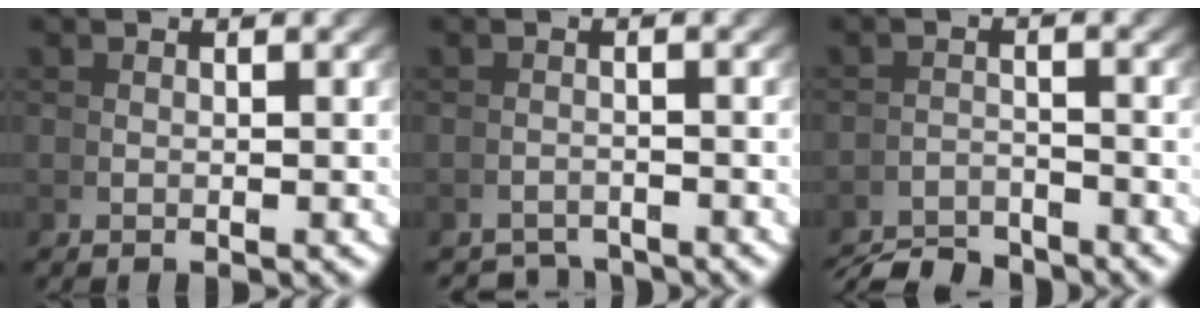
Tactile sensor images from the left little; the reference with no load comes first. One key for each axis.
{"total": 3.3, "fx": -3.3, "fy": 0.1, "fz": -0.2, "tx": 0.020, "ty": -0.010, "tz": -0.052}
{"total": 4.8, "fx": -4.7, "fy": 0.4, "fz": 0.5, "tx": 0.017, "ty": -0.010, "tz": -0.081}